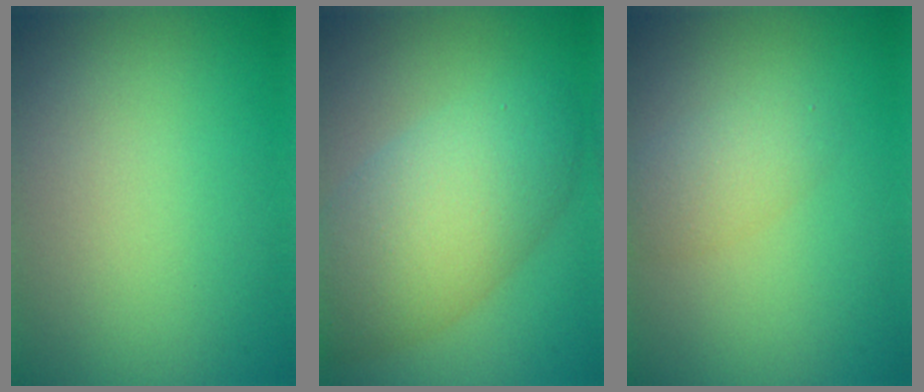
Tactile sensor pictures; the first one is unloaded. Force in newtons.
{"total": 7.3, "press": 7.3, "slide": 0.1}
{"total": 2.2, "press": 2.2, "slide": 0.2}